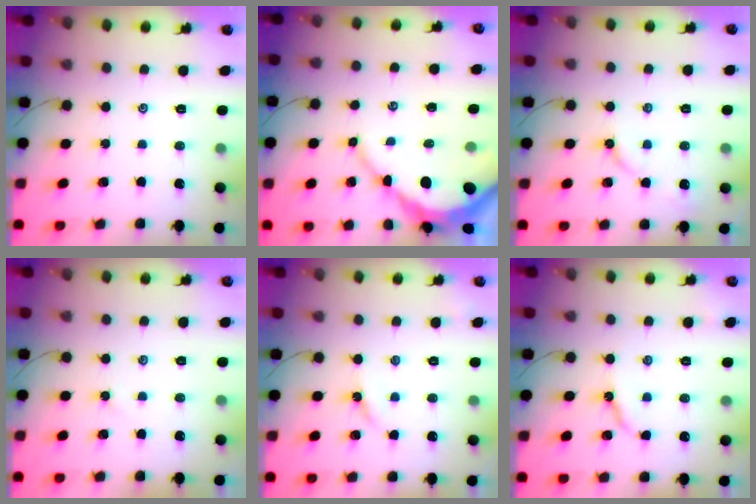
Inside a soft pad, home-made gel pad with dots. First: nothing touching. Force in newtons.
{"total": 8.0, "press": 8.0, "slide": 0.9}
{"total": 4.6, "press": 4.5, "slide": 0.6}
{"total": 1.8, "press": 1.7, "slide": 0.3}
{"total": 3.8, "press": 3.8, "slide": 0.4}
{"total": 4.5, "press": 4.5, "slide": 0.3}